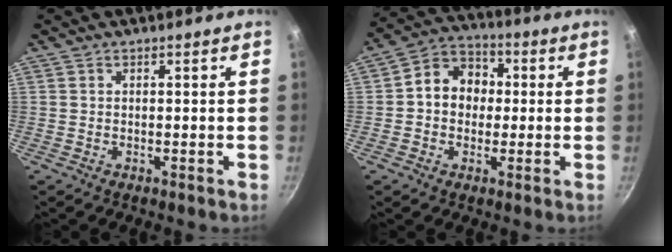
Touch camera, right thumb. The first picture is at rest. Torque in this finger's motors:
{"motor_torque": [-0.29, 0.24, -0.13, -0.15, 0.15]}